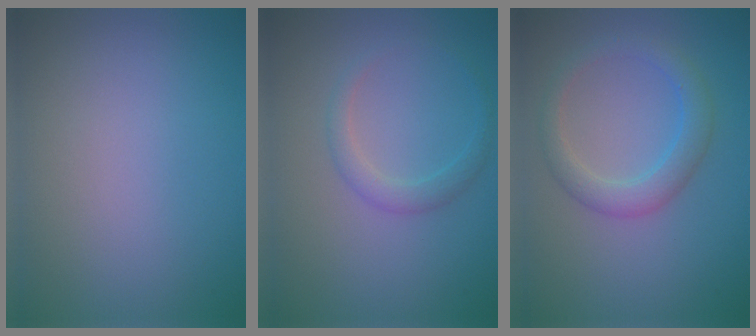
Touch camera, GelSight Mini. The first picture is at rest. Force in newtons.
{"total": 1.6, "press": 1.6, "slide": 0.1}
{"total": 2.9, "press": 2.9, "slide": 0.1}